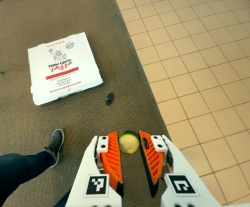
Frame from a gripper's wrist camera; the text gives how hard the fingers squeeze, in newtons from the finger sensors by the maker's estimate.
{"total": 6.7, "left": 6.7, "right": 6.8}